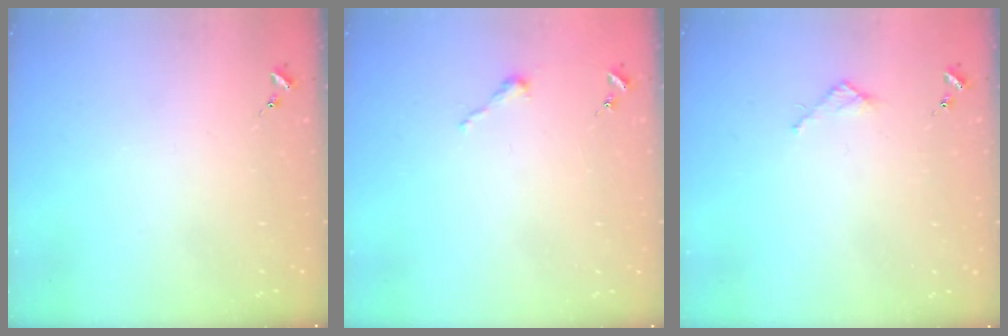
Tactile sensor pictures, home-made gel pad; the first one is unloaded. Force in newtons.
{"total": 2.5, "press": 2.5, "slide": 0.2}
{"total": 2.7, "press": 2.7, "slide": 0.2}